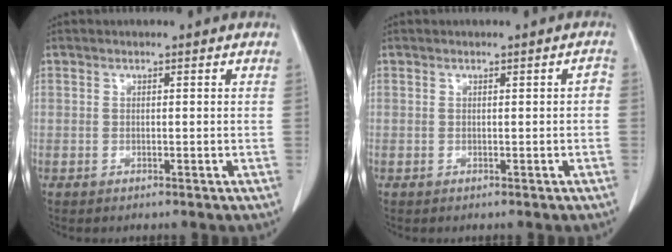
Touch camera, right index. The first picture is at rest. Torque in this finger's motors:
{"motor_torque": [0.12, 0.01, 0.06, 0.01]}